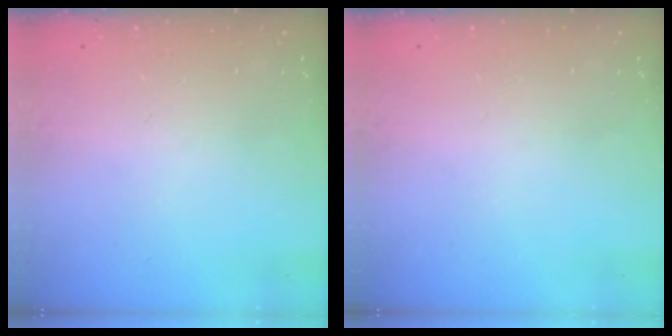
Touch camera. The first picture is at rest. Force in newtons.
{"total": 0.0}